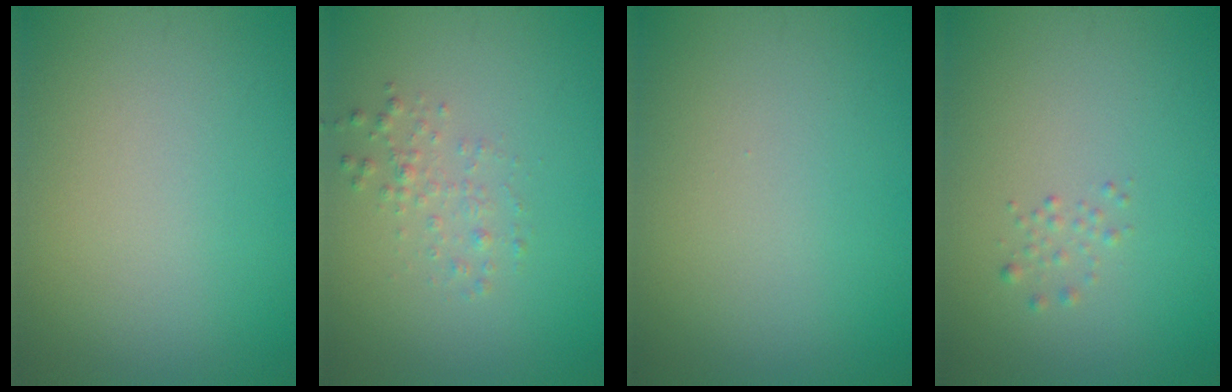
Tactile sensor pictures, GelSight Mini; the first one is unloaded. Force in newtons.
{"total": 1.4, "press": 1.4, "slide": 0.0}
{"total": 0.0}
{"total": 0.8, "press": 0.8, "slide": 0.0}